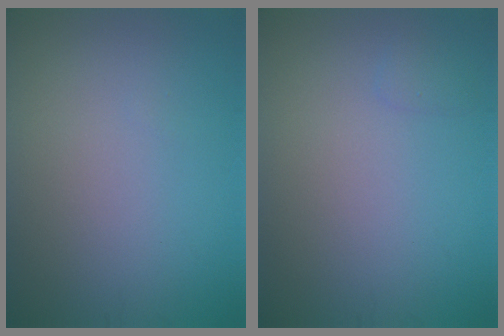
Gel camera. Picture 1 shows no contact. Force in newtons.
{"total": 0.6, "press": 0.6, "slide": 0.1}